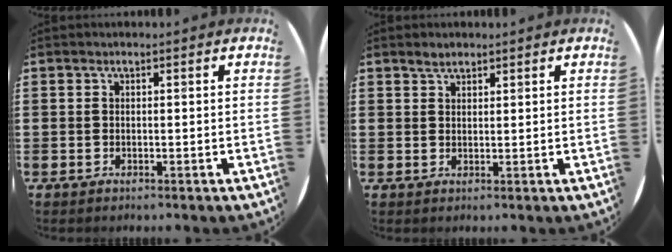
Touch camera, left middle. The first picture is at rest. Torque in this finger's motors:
{"motor_torque": [0.05, -0.04, 0.01, 0.00]}